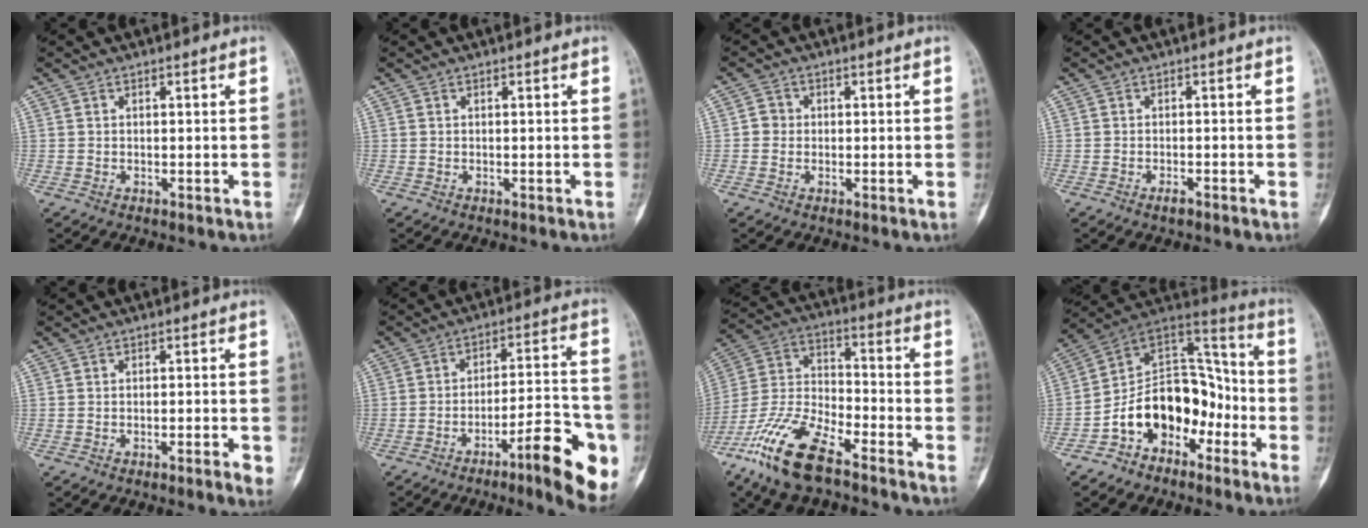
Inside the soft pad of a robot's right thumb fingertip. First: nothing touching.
{"total": 0.0}
{"total": 2.1, "force": [-0.1, 2.0, 0.6], "torque": [0.003, 0.007, -0.007]}
{"total": 1.4, "force": [-1.0, 0.3, 1.0], "torque": [-0.020, 0.002, -0.020]}
{"total": 2.7, "force": [-1.3, 0.4, 2.4], "torque": [-0.037, 0.001, -0.020]}
{"total": 16.1, "force": [-7.5, 3.6, 13.8], "torque": [-0.176, 0.045, -0.105]}
{"total": 16.3, "force": [-11.0, 5.4, 10.8], "torque": [-0.224, 0.049, -0.215]}
{"total": 16.4, "force": [-6.5, 11.6, 9.5], "torque": [-0.107, 0.098, -0.116]}